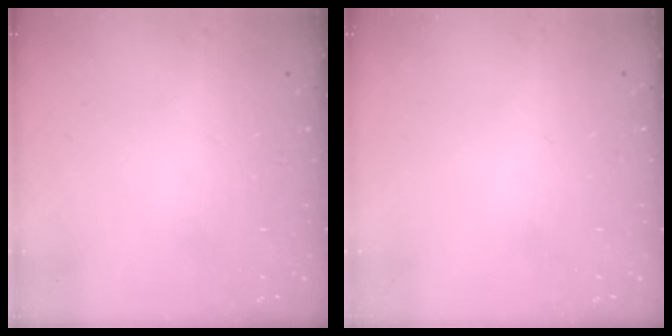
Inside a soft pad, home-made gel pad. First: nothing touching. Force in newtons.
{"total": 0.0}